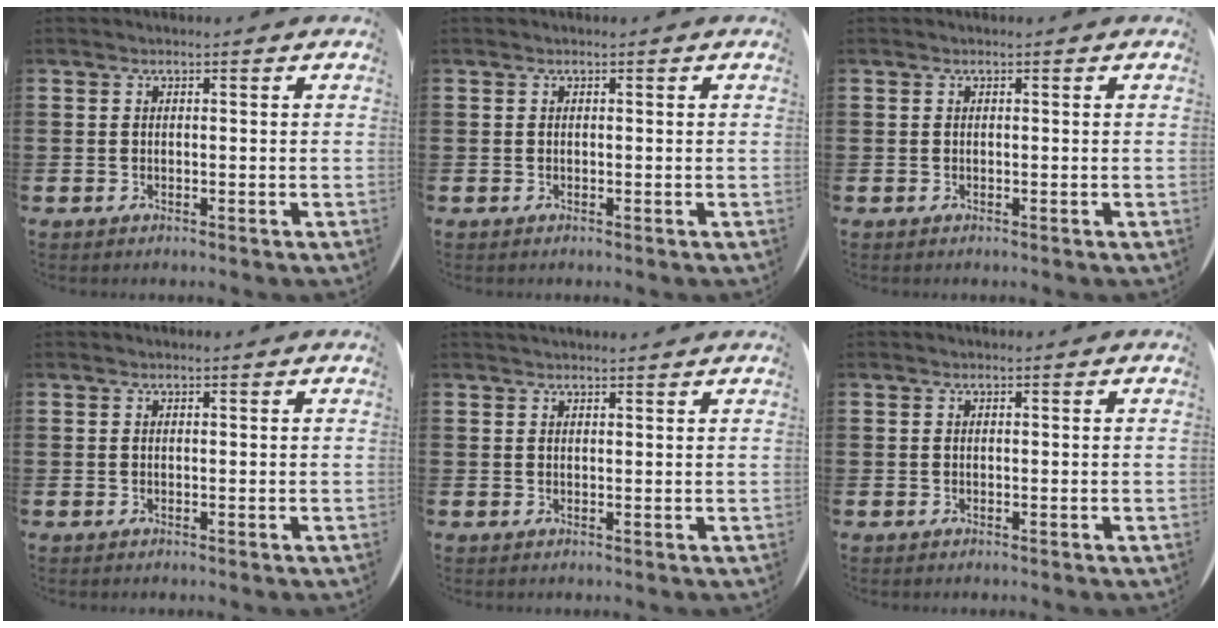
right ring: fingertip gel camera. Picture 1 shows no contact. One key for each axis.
{"total": 0.0}
{"total": 0.0}
{"total": 0.0}
{"total": 0.9, "fx": 0.9, "fy": -0.1, "fz": -0.1, "tx": 0.003, "ty": 0.001, "tz": 0.017}
{"total": 0.0}